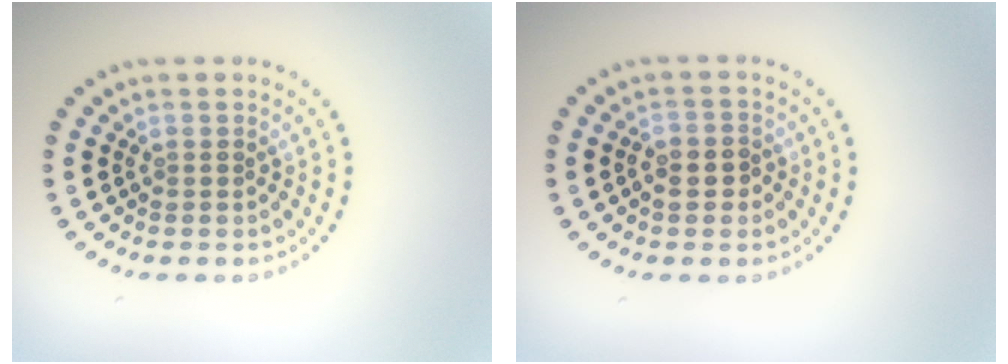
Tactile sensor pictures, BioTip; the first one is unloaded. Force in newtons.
{"total": 2.1, "press": 2.0, "slide": 0.6}